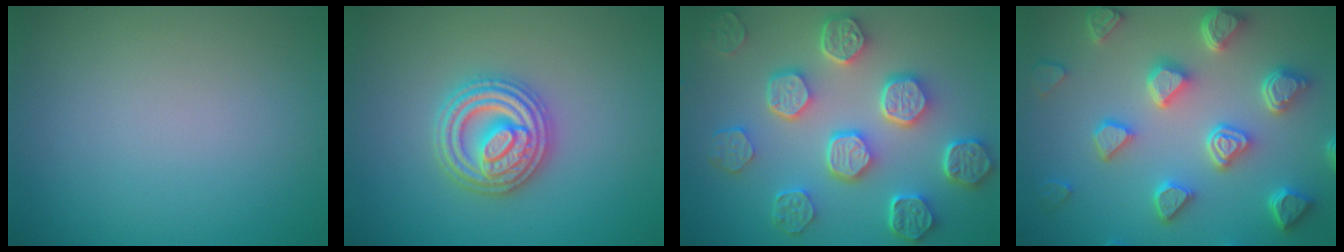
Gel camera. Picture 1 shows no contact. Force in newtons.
{"total": 4.9, "press": 4.9, "slide": 0.7}
{"total": 7.8, "press": 6.1, "slide": 4.9}
{"total": 7.1, "press": 5.7, "slide": 4.2}